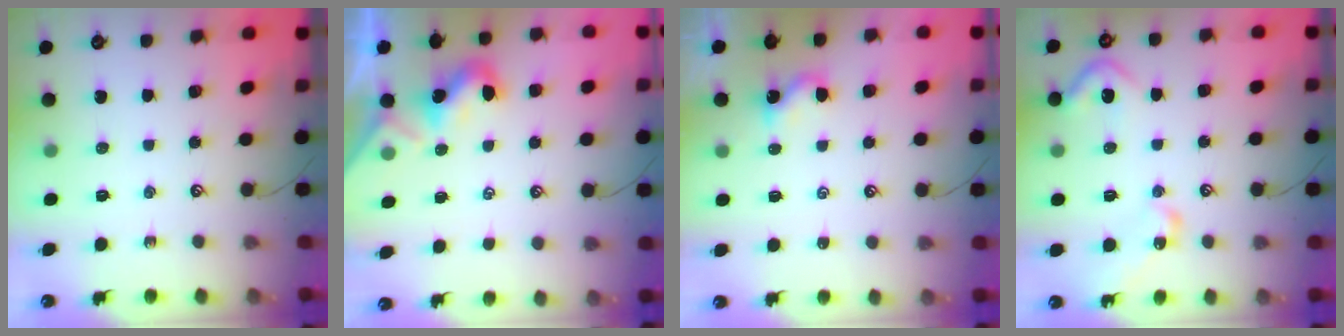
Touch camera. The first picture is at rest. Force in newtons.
{"total": 1.8, "press": 1.8, "slide": 0.4}
{"total": 0.0}
{"total": 8.2, "press": 8.2, "slide": 0.6}